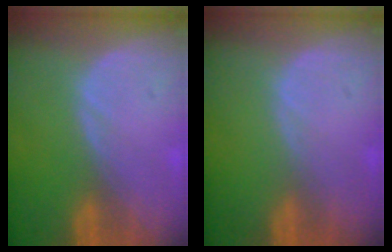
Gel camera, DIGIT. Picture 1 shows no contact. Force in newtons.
{"total": 0.0}